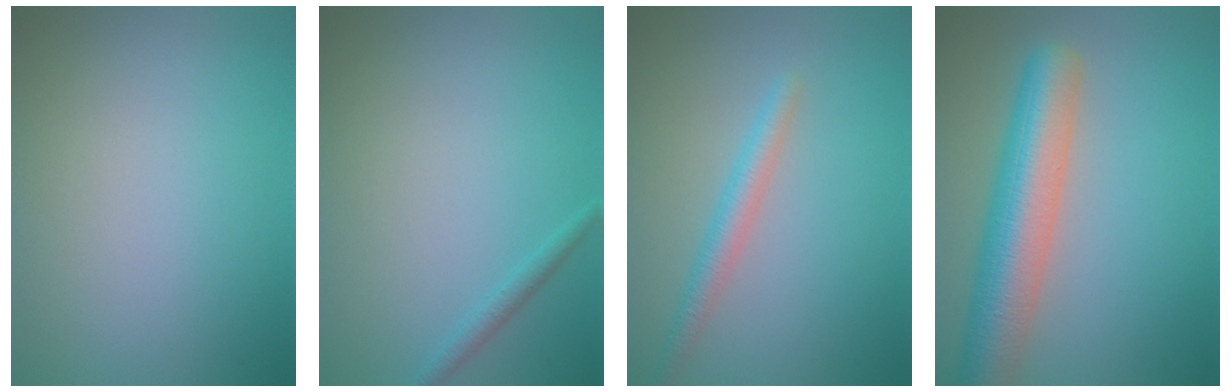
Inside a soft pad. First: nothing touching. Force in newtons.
{"total": 1.1, "press": 1.1, "slide": 0.0}
{"total": 2.4, "press": 2.4, "slide": 0.1}
{"total": 8.0, "press": 8.0, "slide": 0.5}